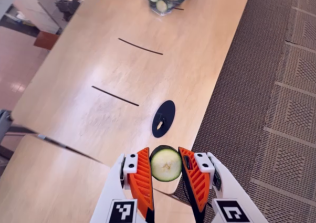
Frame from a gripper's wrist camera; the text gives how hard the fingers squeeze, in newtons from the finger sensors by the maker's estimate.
{"total": 8.5, "left": 8.3, "right": 8.7}